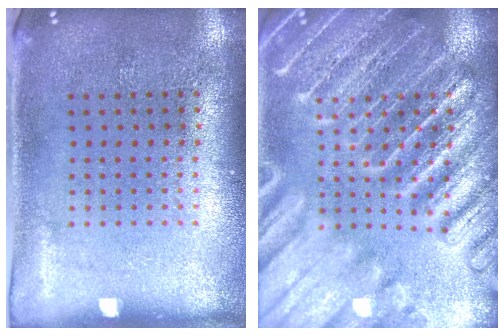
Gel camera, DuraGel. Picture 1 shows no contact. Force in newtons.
{"total": 4.7, "press": 4.7, "slide": 0.5}